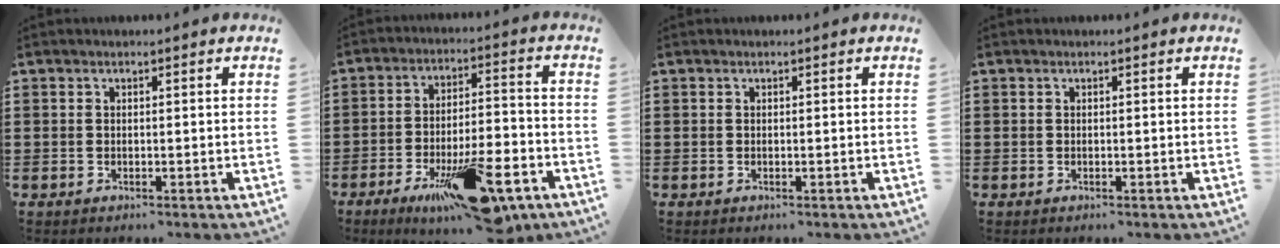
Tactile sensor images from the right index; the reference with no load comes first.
{"total": 17.0, "force": [-9.2, 5.0, 13.5], "torque": [-0.208, 0.034, -0.139]}
{"total": 0.0}
{"total": 0.0}